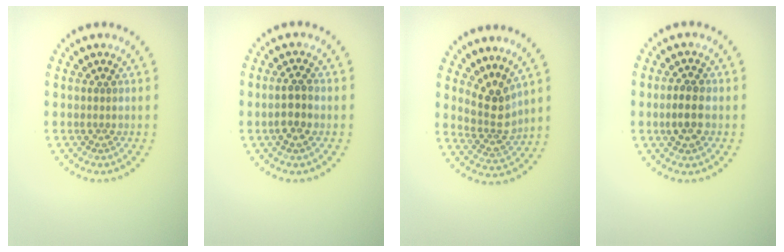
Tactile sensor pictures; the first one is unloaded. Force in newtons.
{"total": 2.2, "press": 2.1, "slide": 0.7}
{"total": 2.9, "press": 2.3, "slide": 1.9}
{"total": 2.4, "press": 2.4, "slide": 0.2}